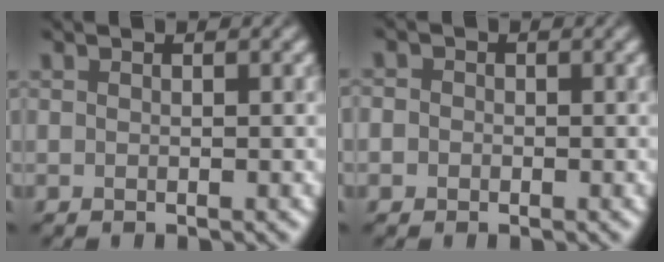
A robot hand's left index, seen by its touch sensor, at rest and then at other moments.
{"total": 1.3, "force": [-0.1, 1.3, 0.2], "torque": [0.016, 0.003, -0.019]}